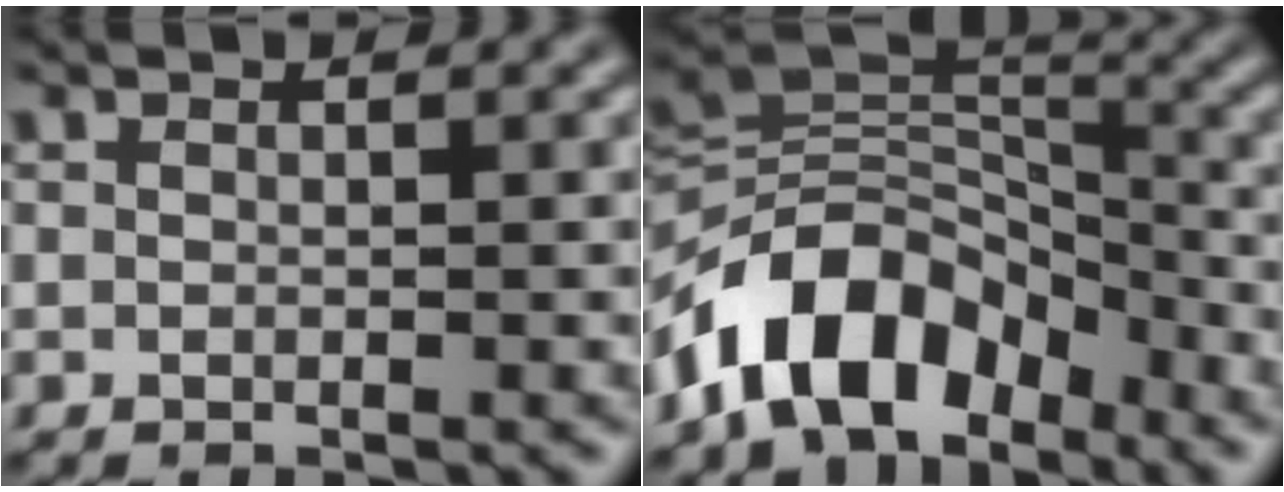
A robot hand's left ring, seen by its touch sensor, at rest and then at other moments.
{"total": 9.0, "force": [-5.4, 5.1, 5.1], "torque": [-0.069, 0.013, -0.109]}